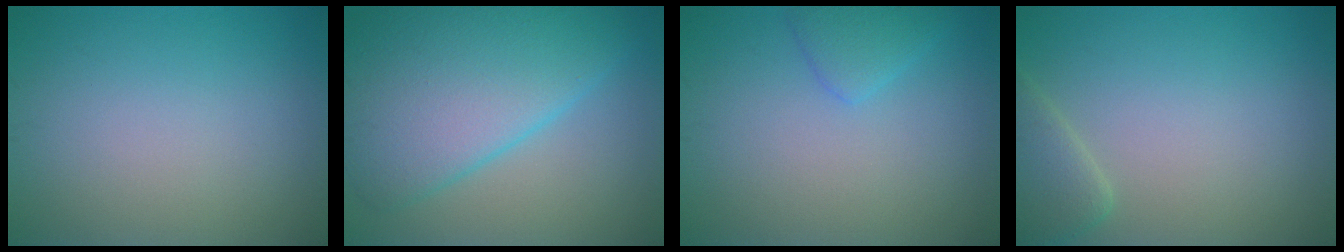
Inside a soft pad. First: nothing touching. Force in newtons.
{"total": 10.1, "press": 10.1, "slide": 0.5}
{"total": 1.9, "press": 1.9, "slide": 0.2}
{"total": 2.6, "press": 2.5, "slide": 0.3}